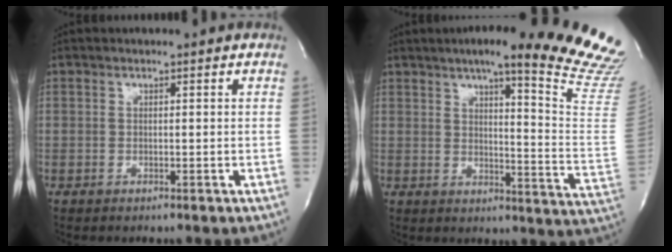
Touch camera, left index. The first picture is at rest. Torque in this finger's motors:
{"motor_torque": [-0.01, -0.02, 0.17, 0.07]}